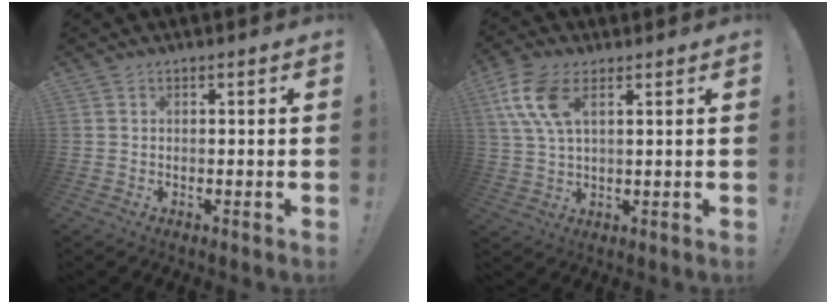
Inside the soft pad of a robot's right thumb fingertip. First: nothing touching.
{"total": 11.1, "force": [4.5, 5.7, 8.4], "torque": [-0.173, -0.006, 0.085]}